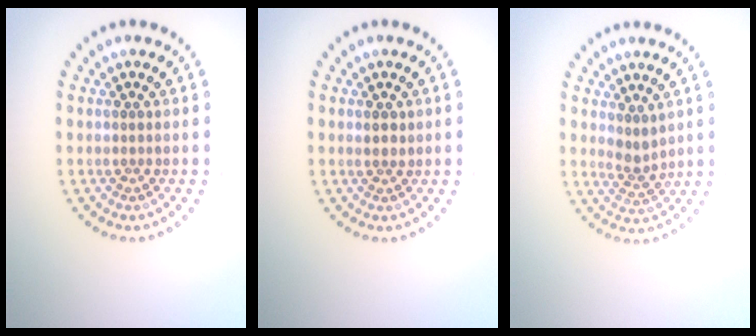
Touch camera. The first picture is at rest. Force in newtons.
{"total": 1.1, "press": 1.0, "slide": 0.5}
{"total": 2.0, "press": 1.6, "slide": 1.3}